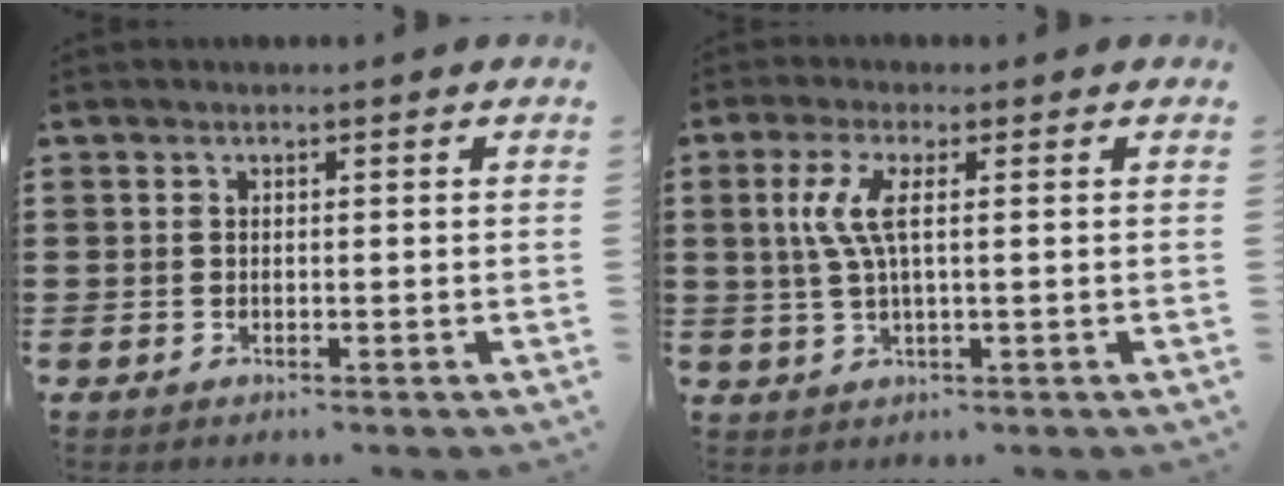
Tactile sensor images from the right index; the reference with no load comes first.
{"total": 5.2, "force": [0.6, 1.1, 5.0], "torque": [-0.119, -0.007, 0.001]}